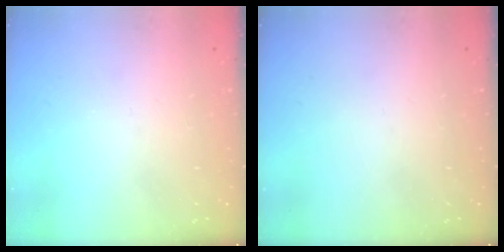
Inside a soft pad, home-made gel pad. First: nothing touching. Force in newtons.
{"total": 0.0}